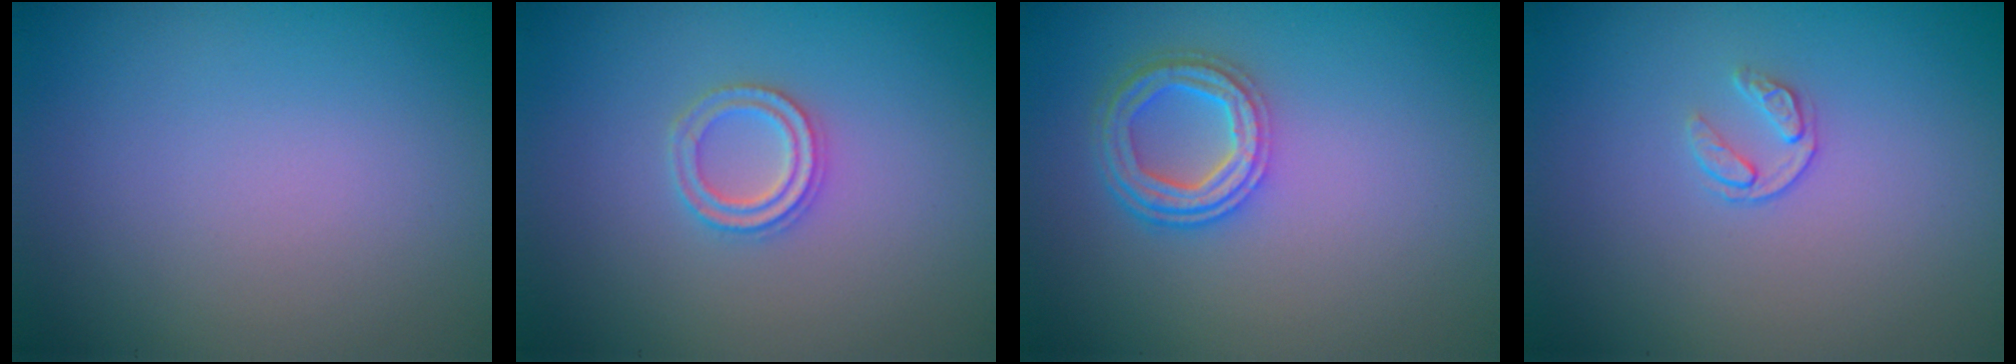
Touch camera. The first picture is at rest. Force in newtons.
{"total": 2.2, "press": 2.2, "slide": 0.5}
{"total": 4.2, "press": 3.3, "slide": 2.7}
{"total": 1.3, "press": 0.8, "slide": 1.1}